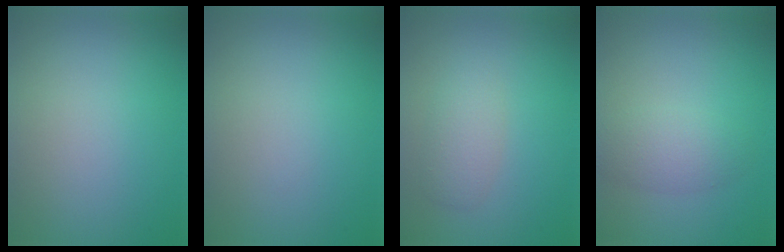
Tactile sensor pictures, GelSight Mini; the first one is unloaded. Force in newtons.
{"total": 0.0}
{"total": 2.1, "press": 2.1, "slide": 0.1}
{"total": 2.6, "press": 2.6, "slide": 0.1}